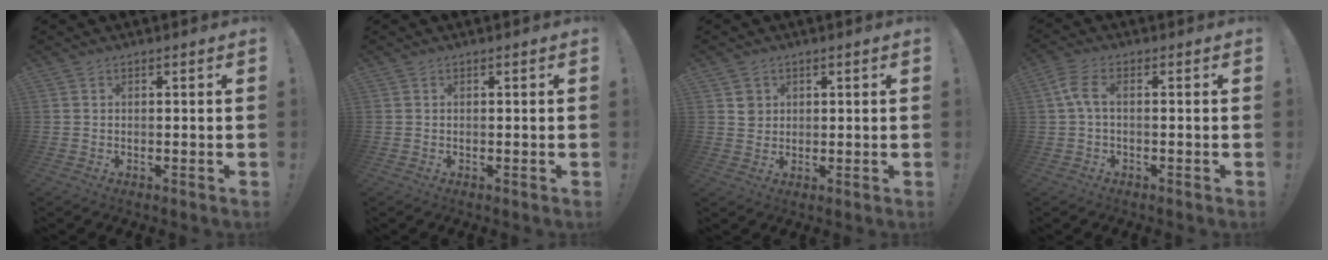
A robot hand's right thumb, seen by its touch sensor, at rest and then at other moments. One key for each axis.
{"total": 0.0}
{"total": 3.3, "fx": 1.3, "fy": 2.9, "fz": 0.8, "tx": 0.001, "ty": -0.006, "tz": 0.021}
{"total": 5.1, "fx": 0.7, "fy": 1.8, "fz": 4.7, "tx": -0.100, "ty": -0.005, "tz": 0.012}